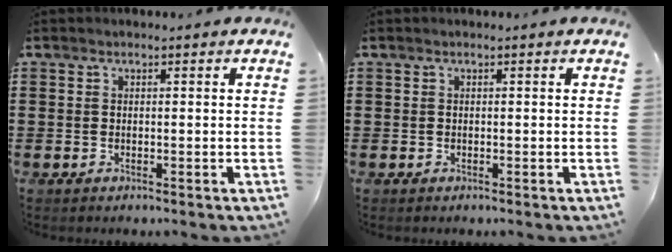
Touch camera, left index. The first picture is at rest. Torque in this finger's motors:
{"motor_torque": [-0.07, 0.02, -0.02, 0.01]}